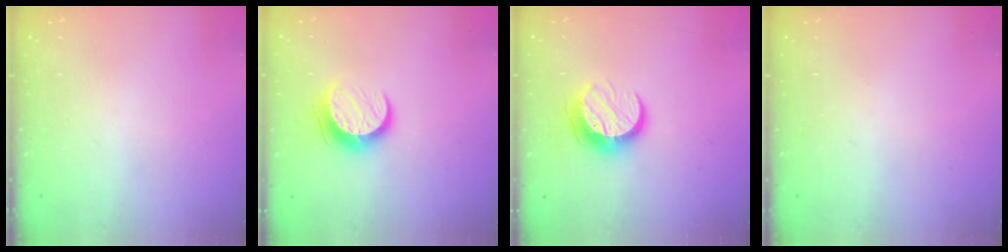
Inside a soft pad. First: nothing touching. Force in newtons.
{"total": 10.3, "press": 10.3, "slide": 0.3}
{"total": 10.7, "press": 10.7, "slide": 0.5}
{"total": 0.0}